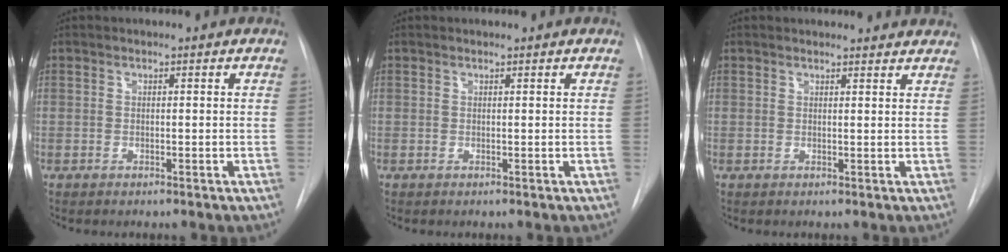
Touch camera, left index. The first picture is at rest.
{"total": 0.0}
{"total": 6.5, "force": [6.3, 1.4, 1.0], "torque": [0.003, 0.006, 0.052]}